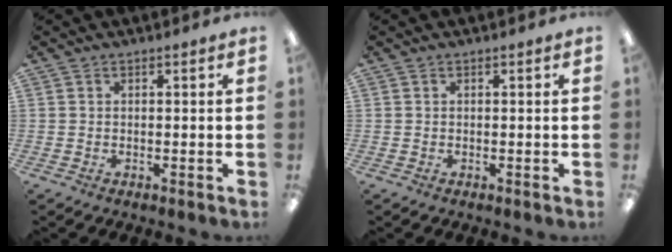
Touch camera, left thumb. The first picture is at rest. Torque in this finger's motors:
{"motor_torque": [0.00, 0.00, -0.12, 0.12, 0.00]}